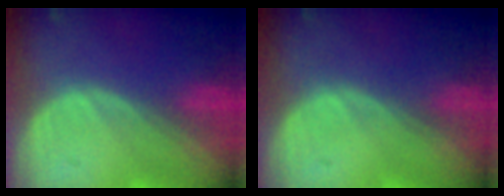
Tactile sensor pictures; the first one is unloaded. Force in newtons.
{"total": 0.0}